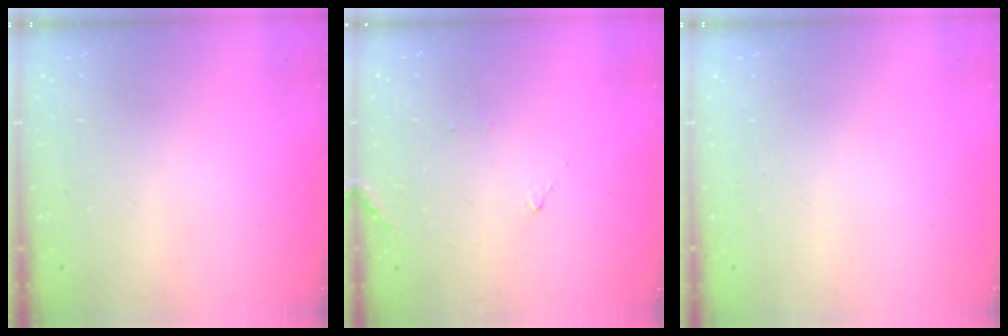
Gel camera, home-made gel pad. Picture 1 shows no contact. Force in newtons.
{"total": 10.0, "press": 10.0, "slide": 0.6}
{"total": 0.0}